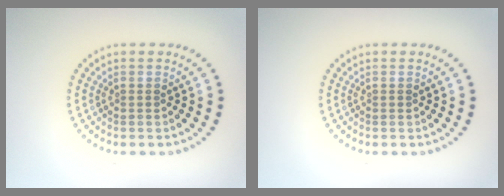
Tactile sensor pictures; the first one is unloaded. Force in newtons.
{"total": 0.0}